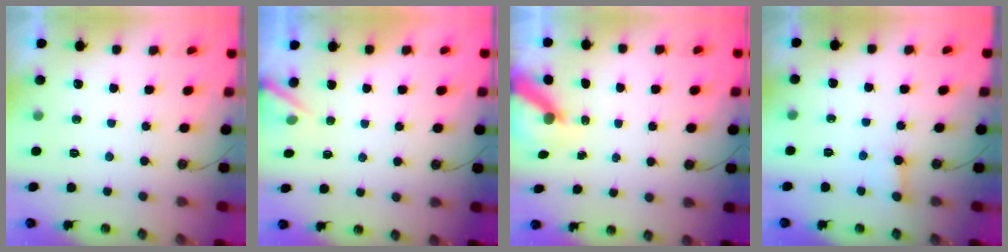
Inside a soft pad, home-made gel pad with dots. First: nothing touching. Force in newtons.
{"total": 3.3, "press": 3.3, "slide": 0.1}
{"total": 5.7, "press": 5.7, "slide": 0.7}
{"total": 3.3, "press": 3.3, "slide": 0.4}